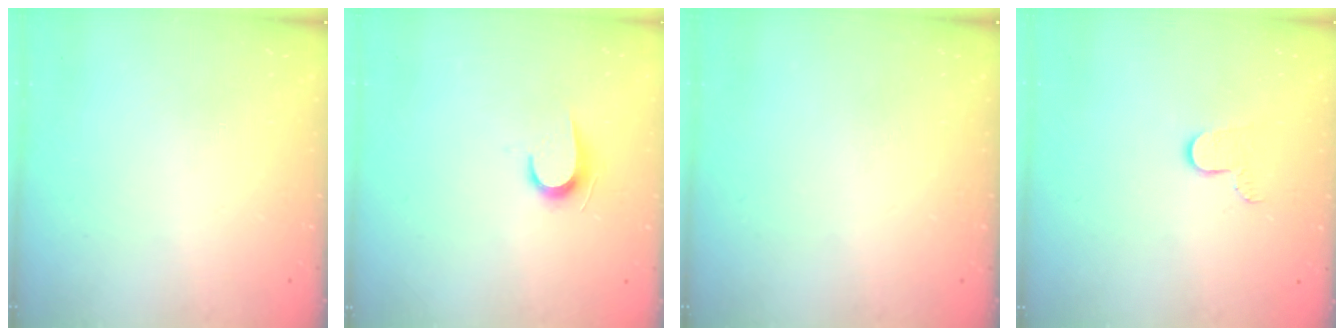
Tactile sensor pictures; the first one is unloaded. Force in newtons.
{"total": 6.1, "press": 6.0, "slide": 0.6}
{"total": 0.0}
{"total": 7.0, "press": 7.0, "slide": 0.5}